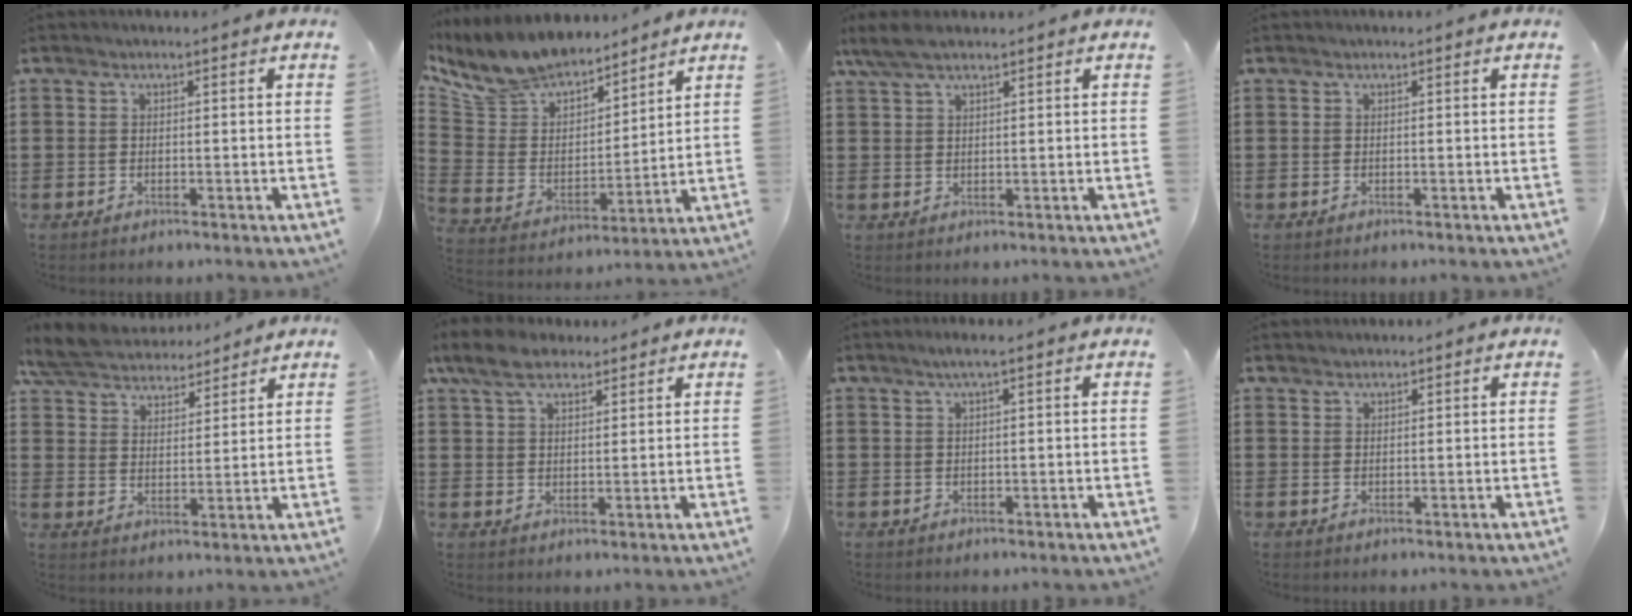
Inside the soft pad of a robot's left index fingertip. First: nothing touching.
{"total": 9.7, "force": [9.0, 3.4, 1.2], "torque": [-0.079, -0.062, 0.166]}
{"total": 4.2, "force": [2.9, 1.1, 2.9], "torque": [-0.062, 0.006, 0.055]}
{"total": 0.0}
{"total": 6.6, "force": [6.2, 1.6, 1.4], "torque": [-0.056, -0.023, 0.112]}
{"total": 7.0, "force": [5.2, 3.1, 3.6], "torque": [-0.078, -0.002, 0.096]}
{"total": 1.4, "force": [0.6, -0.1, 1.3], "torque": [-0.024, 0.000, 0.010]}
{"total": 1.1, "force": [1.0, 0.2, 0.0], "torque": [-0.003, 0.000, 0.021]}